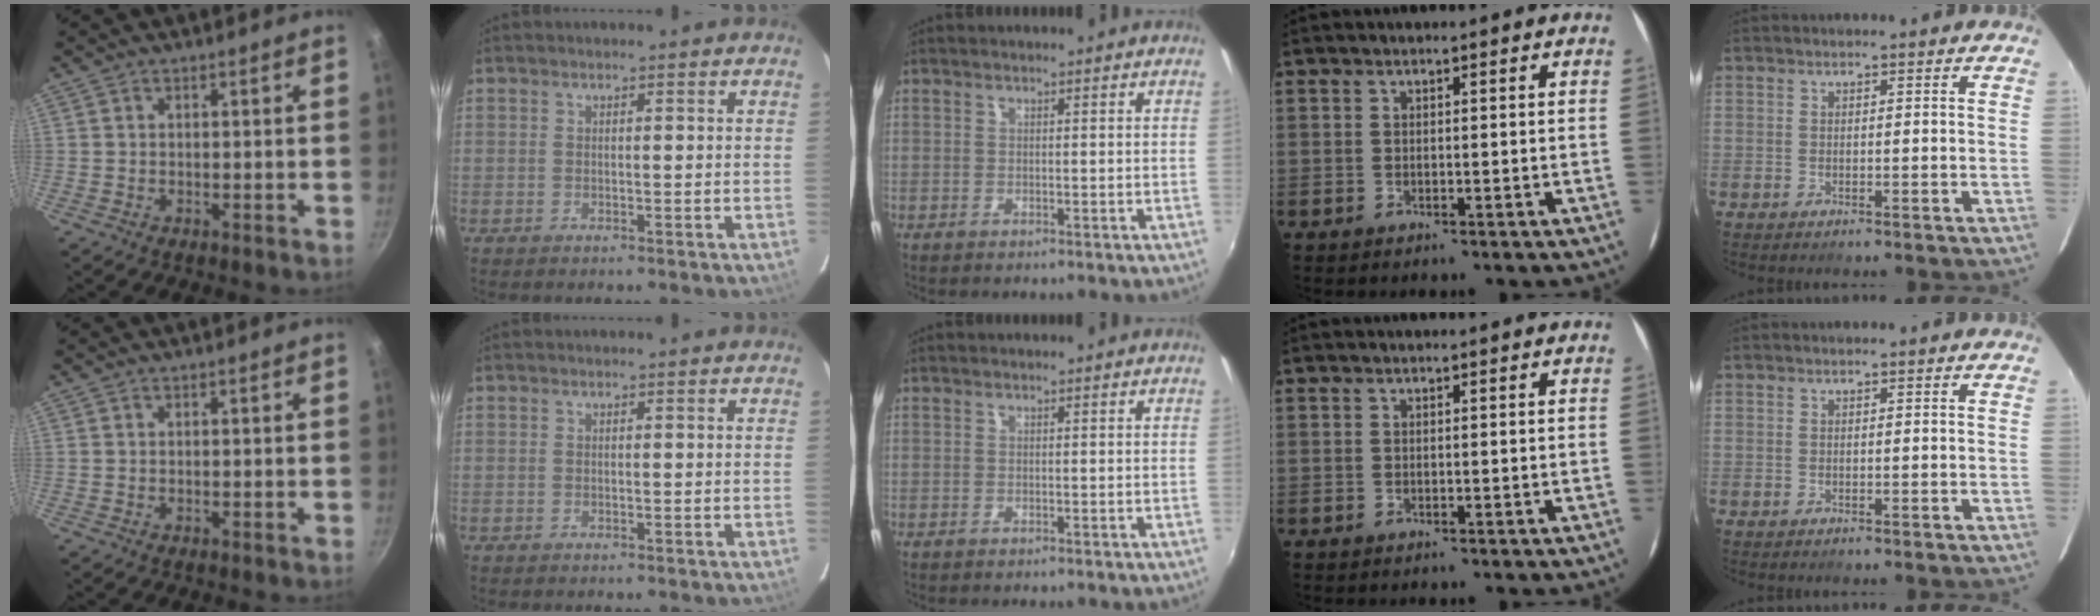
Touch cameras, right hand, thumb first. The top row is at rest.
{}